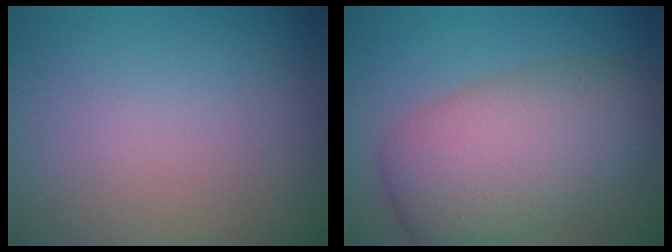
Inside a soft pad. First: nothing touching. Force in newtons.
{"total": 8.3, "press": 8.3, "slide": 0.3}